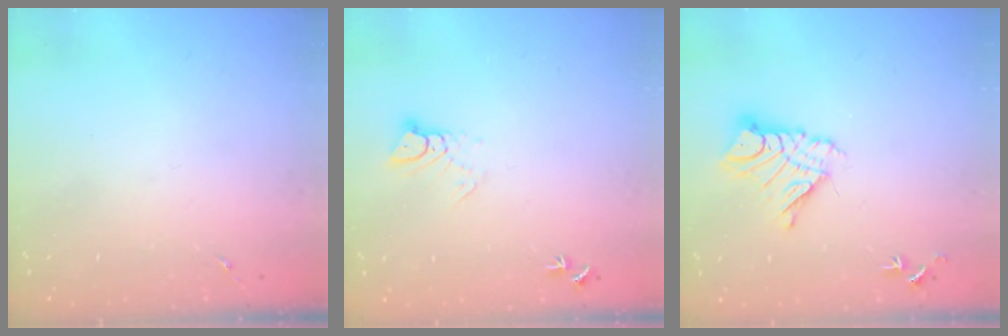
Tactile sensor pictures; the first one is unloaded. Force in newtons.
{"total": 4.6, "press": 4.5, "slide": 0.5}
{"total": 11.9, "press": 11.9, "slide": 1.1}